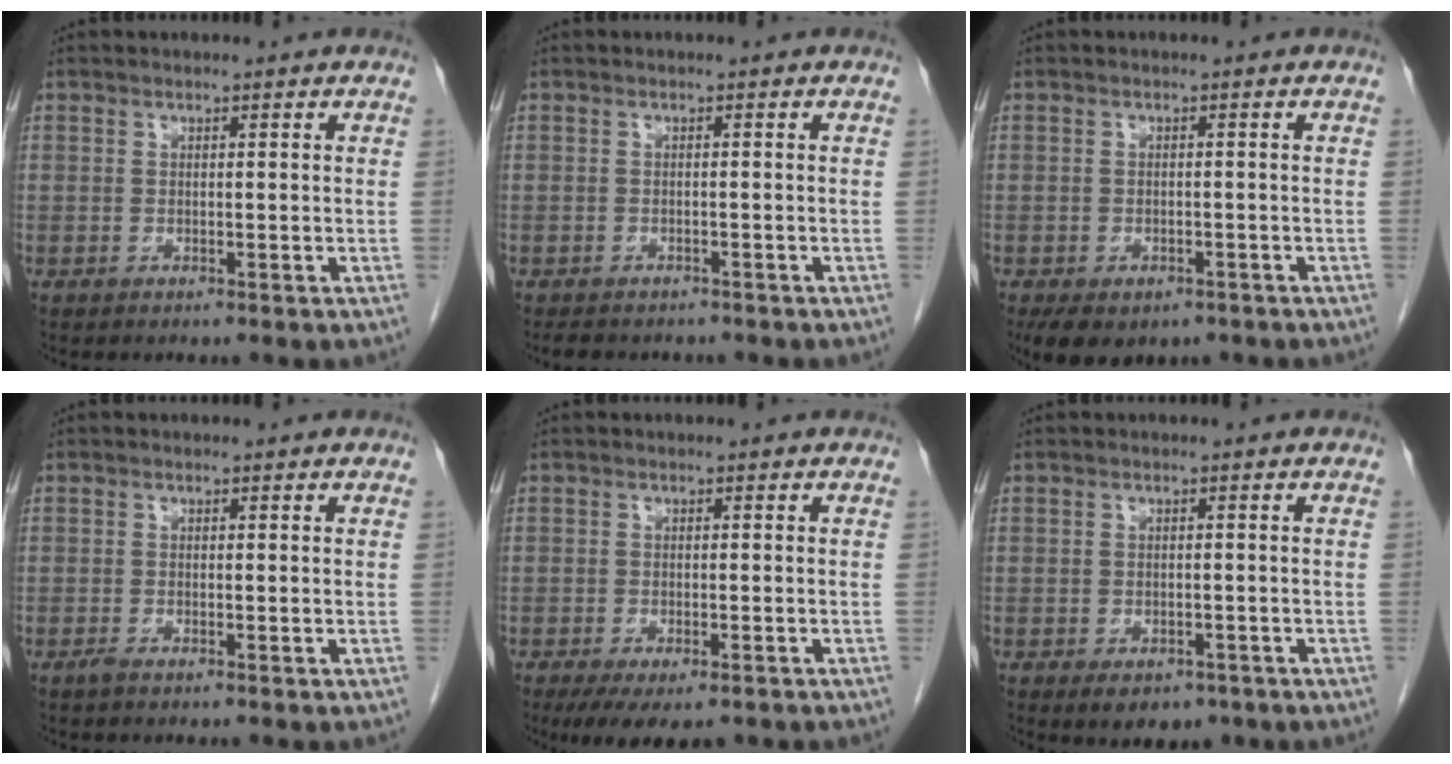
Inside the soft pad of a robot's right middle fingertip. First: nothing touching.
{"total": 5.3, "force": [-4.6, 2.1, 1.6], "torque": [-0.023, -0.003, -0.058]}
{"total": 8.0, "force": [-5.4, 4.5, 3.8], "torque": [-0.059, -0.002, -0.074]}
{"total": 0.6, "force": [-0.5, 0.0, 0.4], "torque": [-0.010, -0.001, -0.010]}
{"total": 7.4, "force": [-5.2, 2.8, 4.4], "torque": [-0.062, -0.010, -0.079]}
{"total": 4.9, "force": [-3.2, 2.8, 2.4], "torque": [-0.023, -0.001, -0.037]}